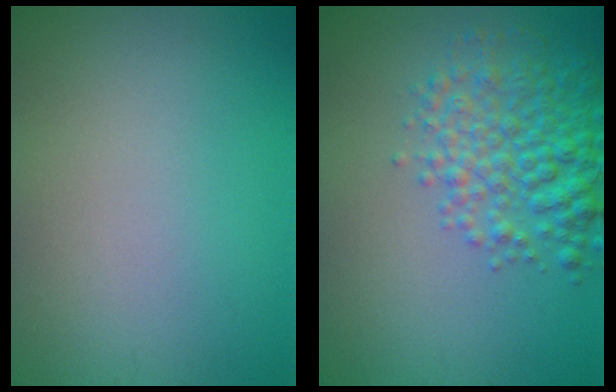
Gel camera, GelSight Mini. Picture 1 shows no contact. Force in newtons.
{"total": 5.0, "press": 5.0, "slide": 0.2}